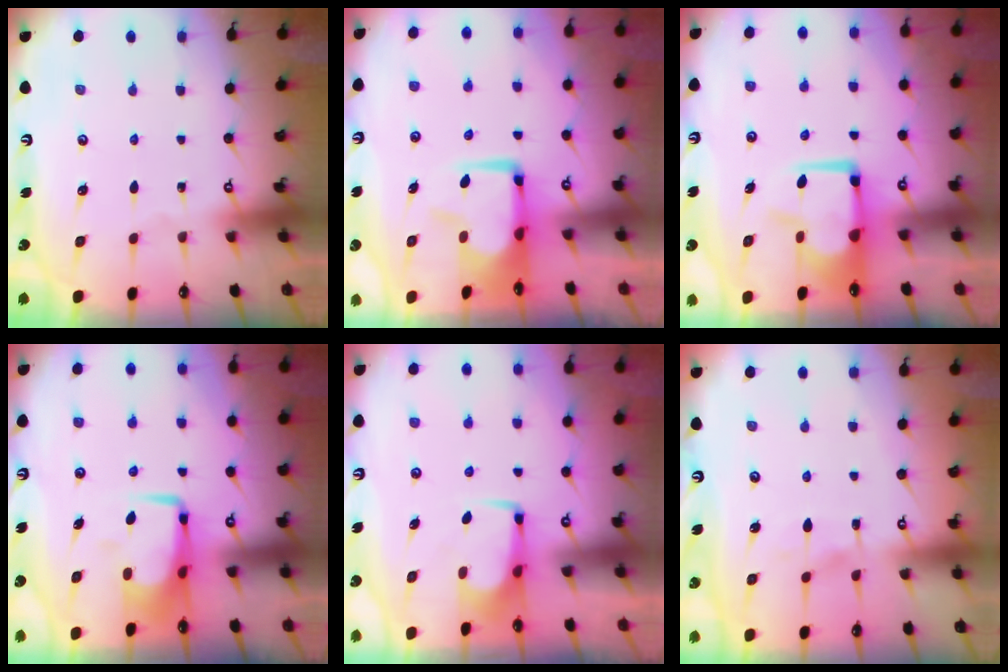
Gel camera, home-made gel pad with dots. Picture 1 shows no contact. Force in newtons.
{"total": 2.0, "press": 1.8, "slide": 0.9}
{"total": 4.9, "press": 4.6, "slide": 1.8}
{"total": 7.6, "press": 7.5, "slide": 1.0}
{"total": 2.0, "press": 1.9, "slide": 0.6}
{"total": 5.2, "press": 5.2, "slide": 0.3}